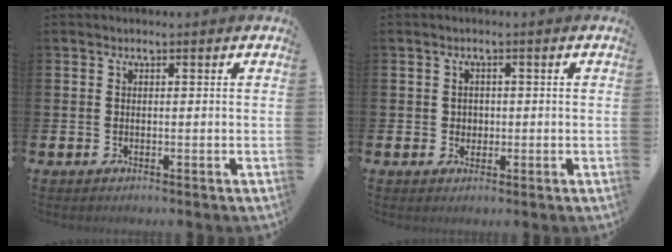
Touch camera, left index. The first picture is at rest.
{"total": 1.7, "force": [0.4, 1.5, 0.5], "torque": [0.012, 0.000, 0.000]}